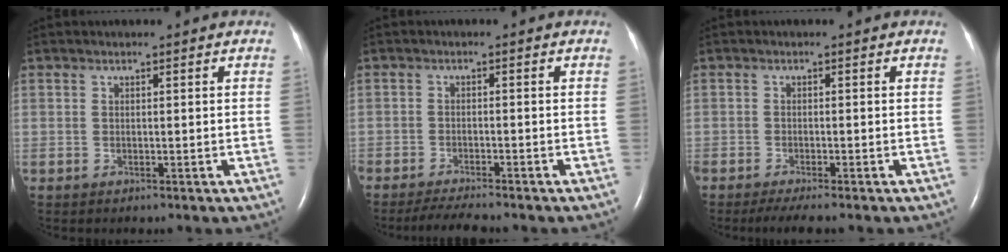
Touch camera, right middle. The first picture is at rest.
{"total": 5.0, "force": [-4.5, 0.2, 2.4], "torque": [-0.043, -0.016, -0.074]}
{"total": 3.9, "force": [-3.1, 0.2, 2.3], "torque": [-0.039, -0.009, -0.050]}